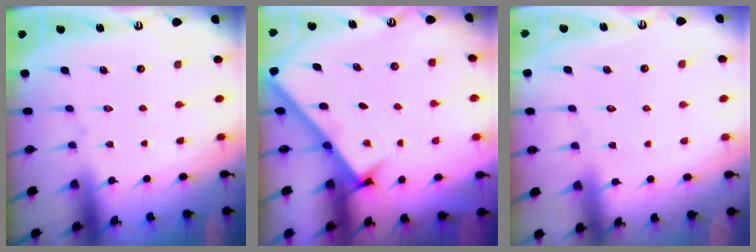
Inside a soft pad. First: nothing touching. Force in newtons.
{"total": 2.5, "press": 2.5, "slide": 0.3}
{"total": 3.7, "press": 3.7, "slide": 0.4}